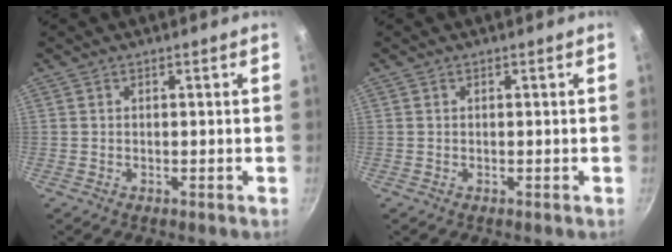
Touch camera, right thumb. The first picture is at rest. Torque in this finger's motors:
{"motor_torque": [0.00, 0.00, 0.10, 0.35, 0.04]}